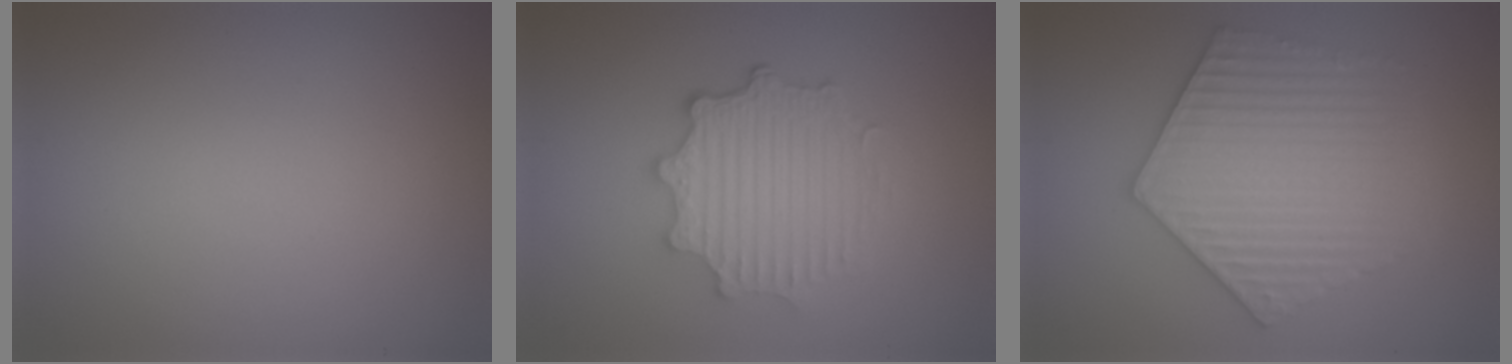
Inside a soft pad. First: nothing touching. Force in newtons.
{"total": 4.9, "press": 3.8, "slide": 3.1}
{"total": 6.1, "press": 6.0, "slide": 0.9}